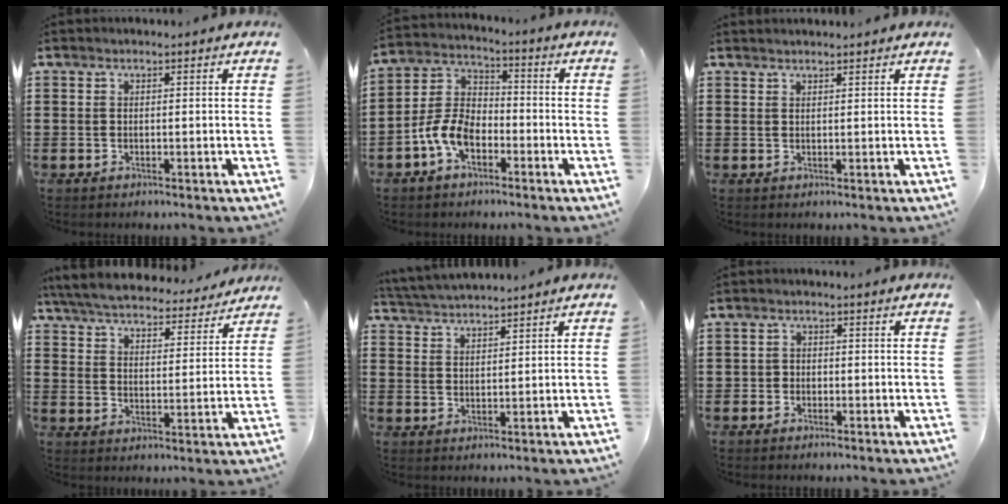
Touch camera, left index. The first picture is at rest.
{"total": 7.1, "force": [-3.7, 4.1, 4.5], "torque": [-0.127, 0.001, -0.082]}
{"total": 0.9, "force": [0.9, 0.0, 0.1], "torque": [-0.003, -0.001, 0.018]}
{"total": 6.1, "force": [6.0, 0.4, 1.2], "torque": [-0.053, -0.039, 0.104]}
{"total": 3.3, "force": [3.3, 0.0, 0.3], "torque": [-0.017, -0.009, 0.060]}
{"total": 1.3, "force": [-0.6, 1.2, 0.2], "torque": [-0.007, 0.002, -0.015]}